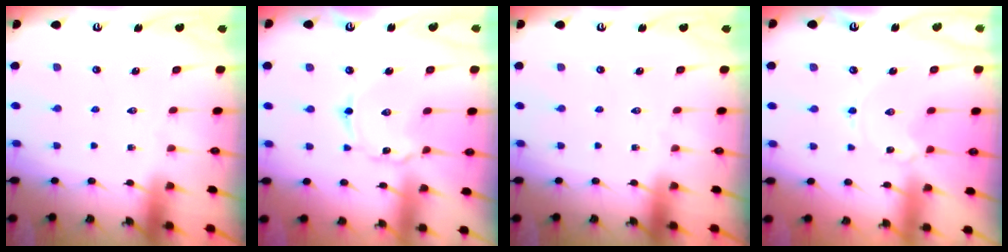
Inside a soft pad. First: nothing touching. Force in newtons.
{"total": 2.2, "press": 2.2, "slide": 0.3}
{"total": 0.0}
{"total": 1.1, "press": 1.0, "slide": 0.1}